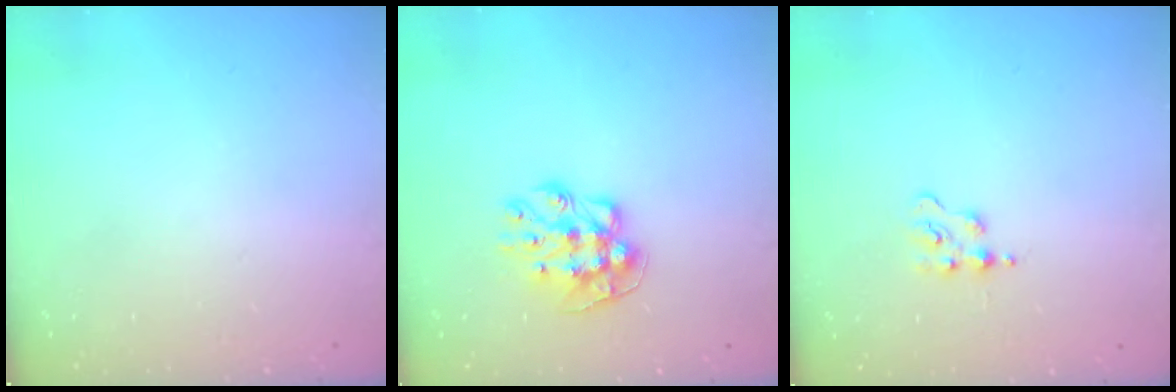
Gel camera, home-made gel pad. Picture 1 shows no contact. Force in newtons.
{"total": 9.6, "press": 9.6, "slide": 0.4}
{"total": 2.8, "press": 2.7, "slide": 0.5}